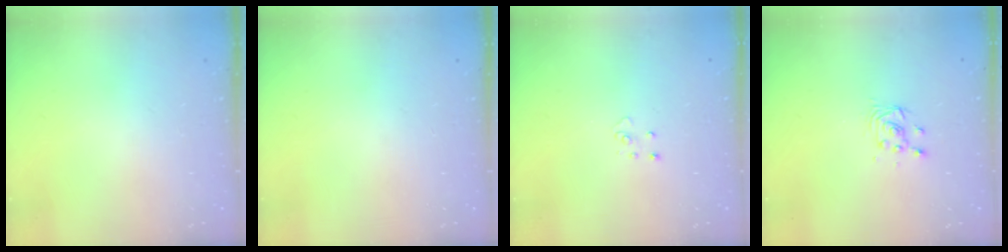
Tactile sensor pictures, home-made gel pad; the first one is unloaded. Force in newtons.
{"total": 0.0}
{"total": 3.7, "press": 3.7, "slide": 0.3}
{"total": 3.4, "press": 3.4, "slide": 0.3}